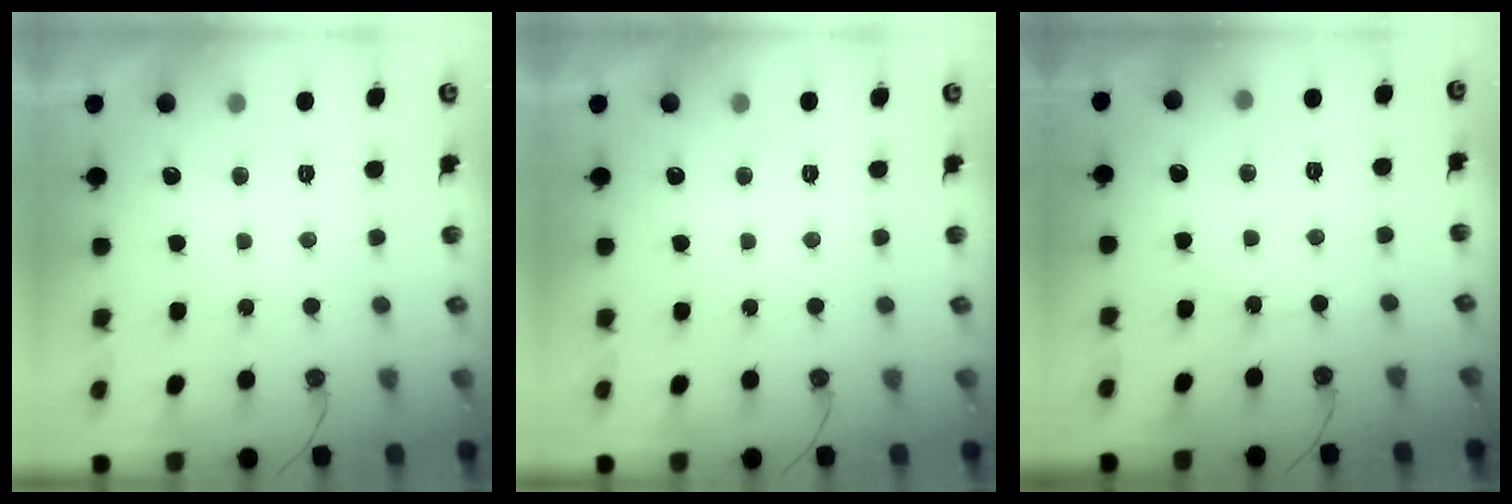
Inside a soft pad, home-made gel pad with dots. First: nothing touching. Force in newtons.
{"total": 0.0}
{"total": 3.6, "press": 3.5, "slide": 0.6}